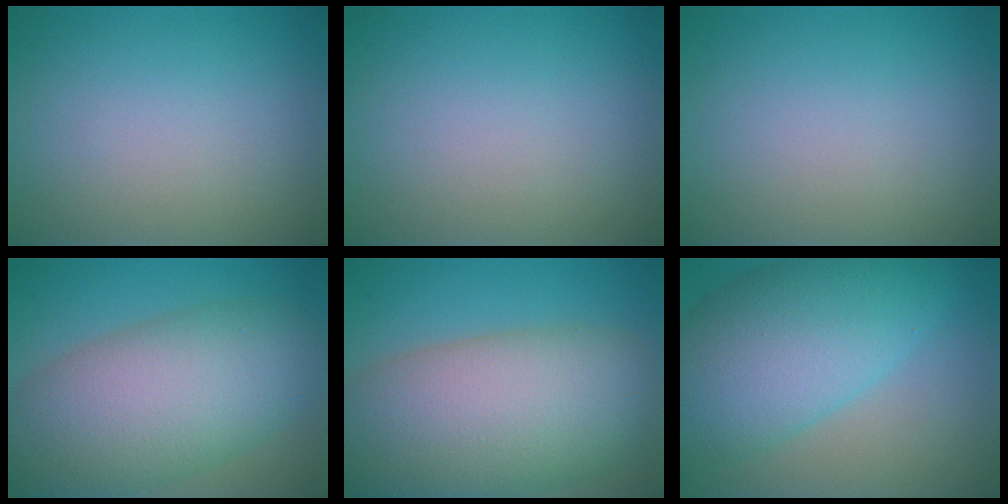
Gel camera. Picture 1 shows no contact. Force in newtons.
{"total": 0.0}
{"total": 0.0}
{"total": 11.1, "press": 11.0, "slide": 0.8}
{"total": 13.1, "press": 13.1, "slide": 0.8}
{"total": 10.3, "press": 10.3, "slide": 0.4}